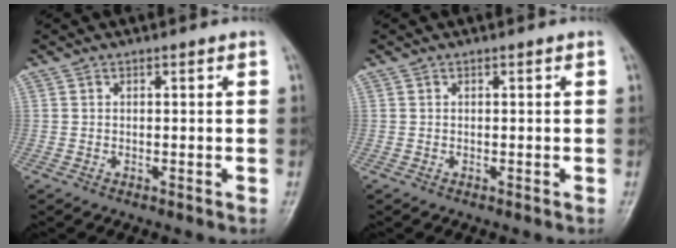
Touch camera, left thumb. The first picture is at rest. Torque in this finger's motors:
{"motor_torque": [0.00, 0.00, -0.03, 0.00, 0.00]}